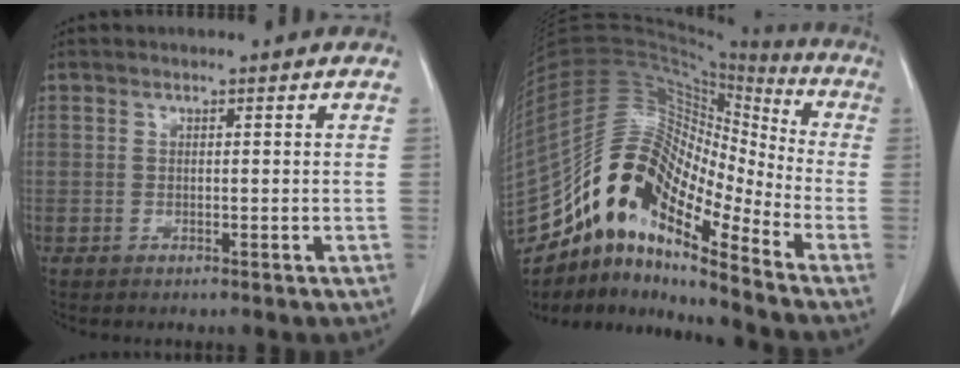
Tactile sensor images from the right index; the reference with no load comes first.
{"total": 18.4, "force": [-12.4, 5.1, 12.6], "torque": [-0.225, 0.055, -0.220]}